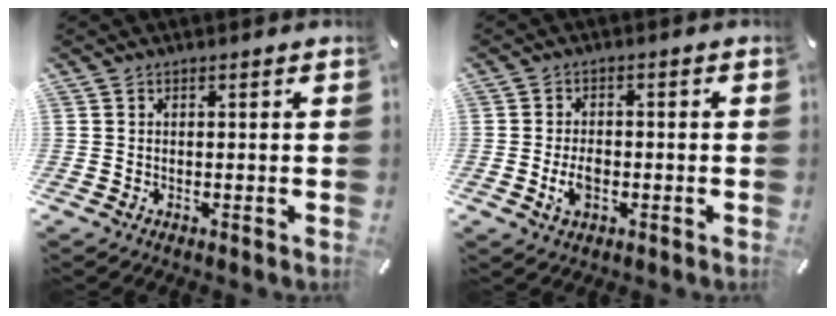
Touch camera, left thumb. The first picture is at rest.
{"total": 4.8, "force": [-1.3, 3.0, 3.4], "torque": [-0.078, 0.002, -0.026]}